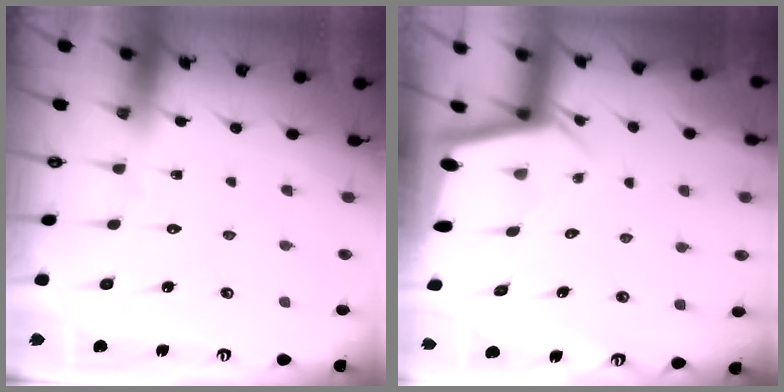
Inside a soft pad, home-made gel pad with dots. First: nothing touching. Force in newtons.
{"total": 2.4, "press": 2.4, "slide": 0.1}